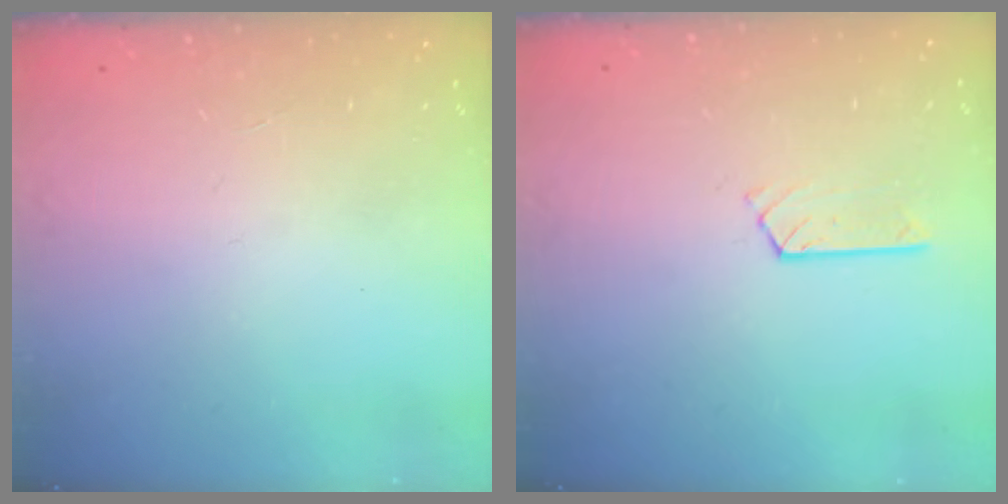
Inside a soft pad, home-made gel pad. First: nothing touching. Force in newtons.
{"total": 4.0, "press": 4.0, "slide": 0.6}